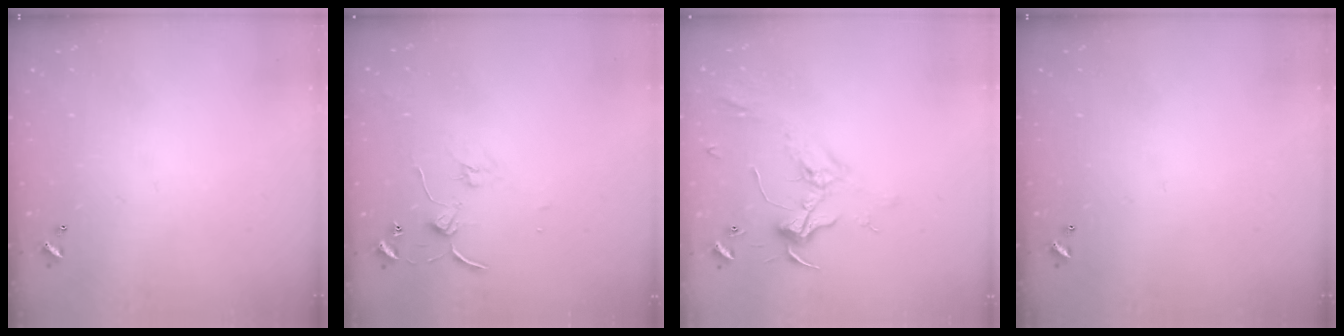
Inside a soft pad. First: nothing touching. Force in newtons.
{"total": 1.4, "press": 1.3, "slide": 0.2}
{"total": 2.3, "press": 2.2, "slide": 0.7}
{"total": 0.0}